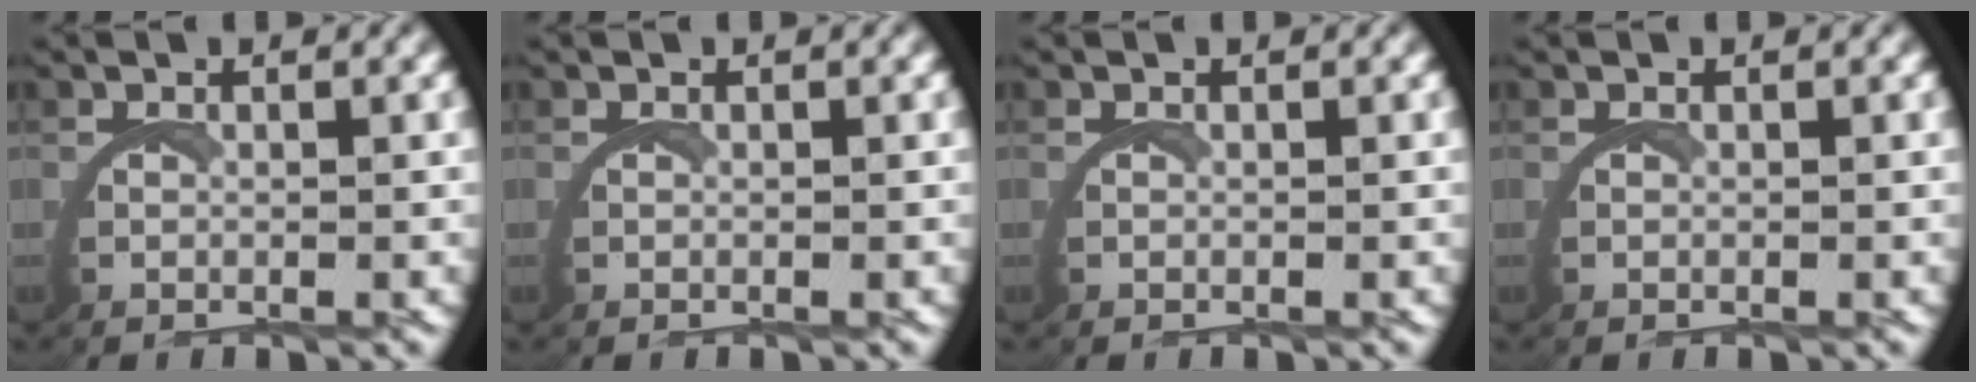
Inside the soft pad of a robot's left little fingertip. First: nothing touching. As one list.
[{"total": 0.0}, {"total": 0.0}, {"total": 0.0}]